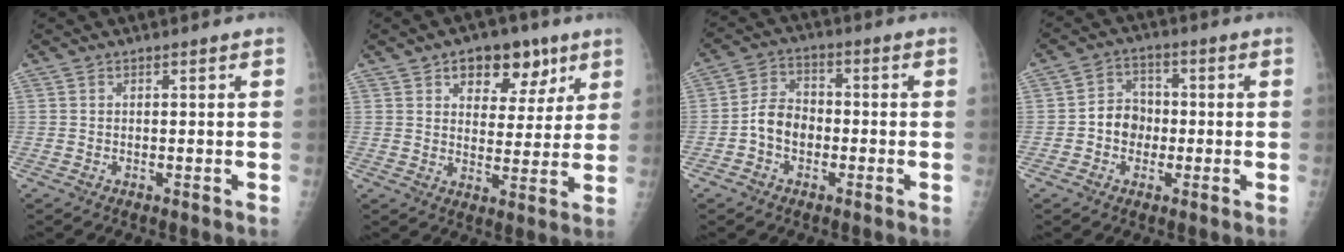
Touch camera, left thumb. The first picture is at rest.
{"total": 10.8, "force": [5.9, 6.7, 6.1], "torque": [-0.042, -0.021, 0.083]}
{"total": 7.0, "force": [-1.9, 5.2, 4.3], "torque": [-0.058, 0.025, -0.048]}
{"total": 6.3, "force": [-1.1, 5.4, 3.0], "torque": [-0.018, 0.020, -0.029]}